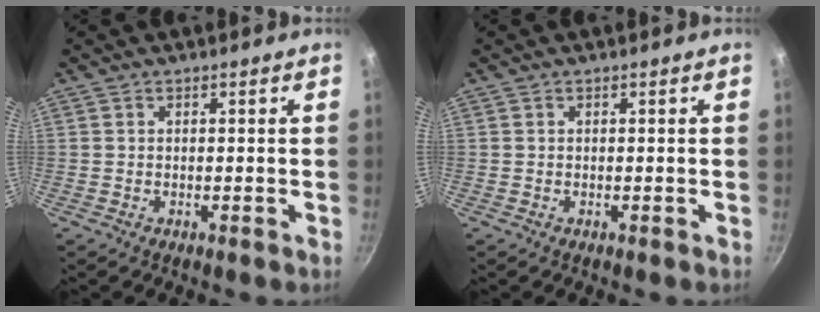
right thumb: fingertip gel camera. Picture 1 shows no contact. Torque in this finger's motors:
{"motor_torque": [-0.01, -0.02, 0.04, 0.10, 0.04]}